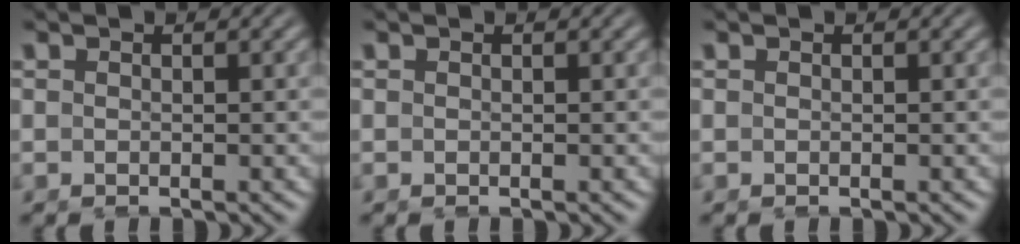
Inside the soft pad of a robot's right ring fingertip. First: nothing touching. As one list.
[{"total": 0.0}, {"total": 0.0}]